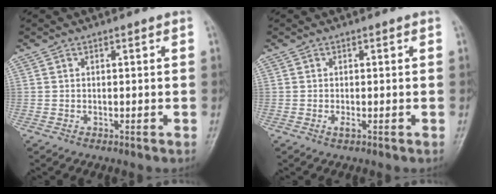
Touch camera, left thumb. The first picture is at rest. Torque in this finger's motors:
{"motor_torque": [-0.04, 0.04, 0.05, 0.02, 0.00]}